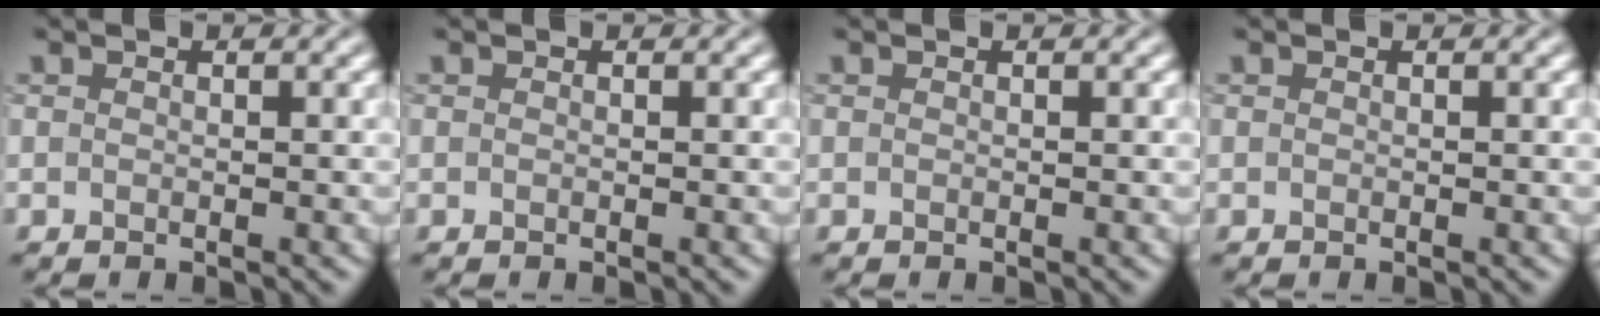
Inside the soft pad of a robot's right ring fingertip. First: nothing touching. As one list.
[{"total": 0.0}, {"total": 0.0}, {"total": 0.0}]